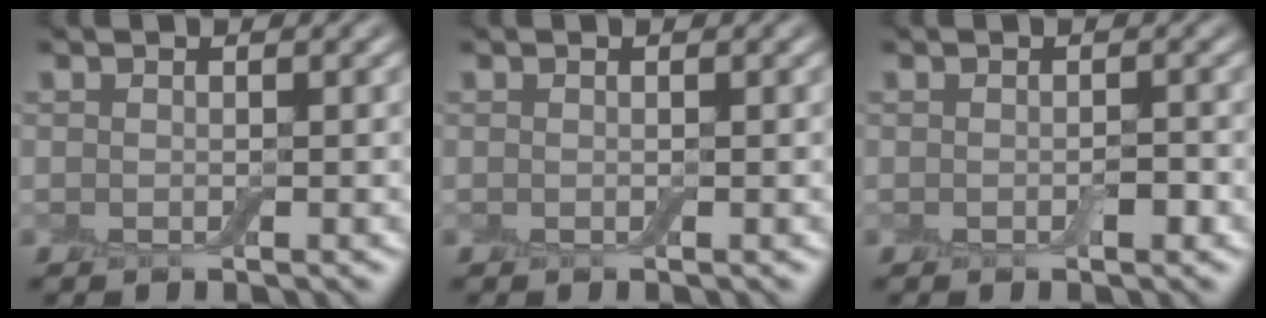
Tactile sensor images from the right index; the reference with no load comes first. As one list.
[{"total": 0.0}, {"total": 0.9, "force": [-0.3, 0.4, 0.7], "torque": [-0.009, 0.000, -0.003]}]